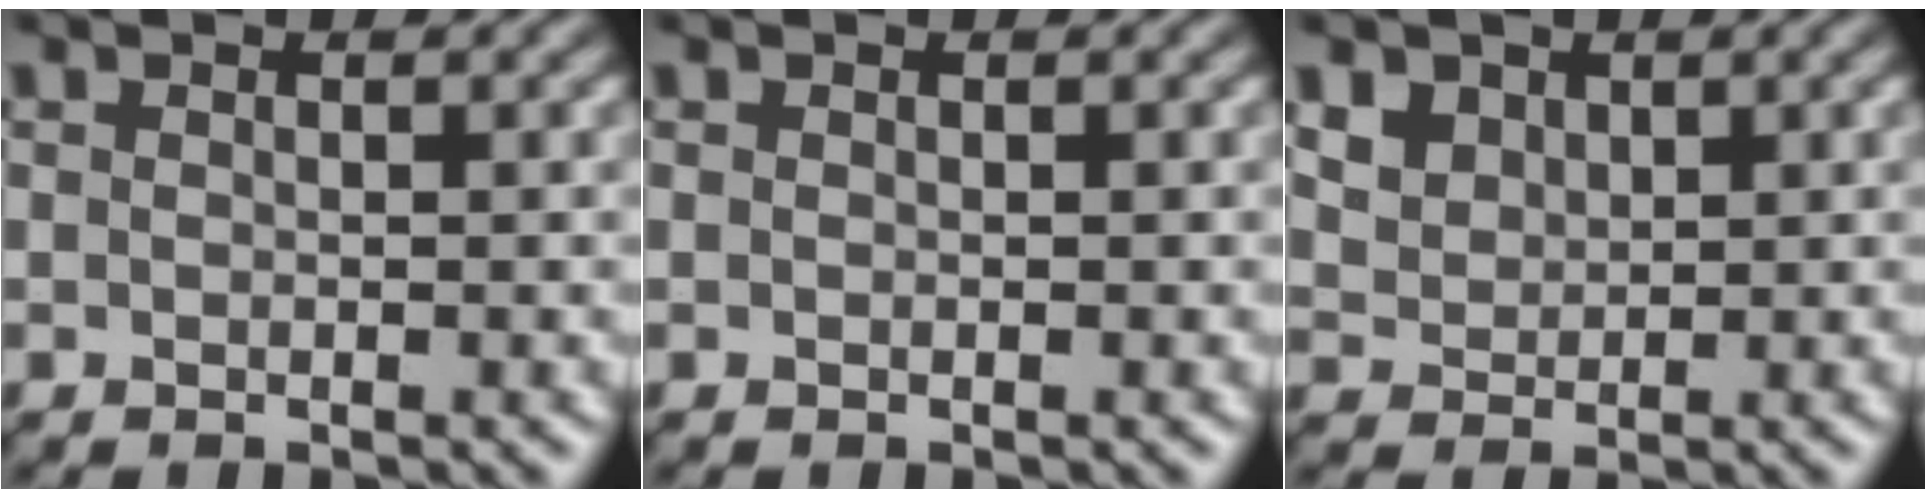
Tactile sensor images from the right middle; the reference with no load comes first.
{"total": 0.0}
{"total": 4.5, "force": [2.7, 3.1, 1.9], "torque": [-0.068, 0.006, 0.056]}